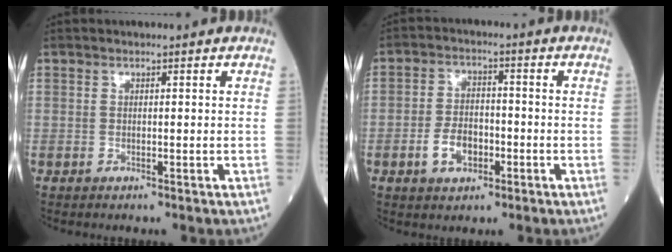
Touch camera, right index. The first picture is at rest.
{"total": 5.6, "force": [-2.1, 3.3, 3.9], "torque": [-0.079, 0.006, -0.038]}